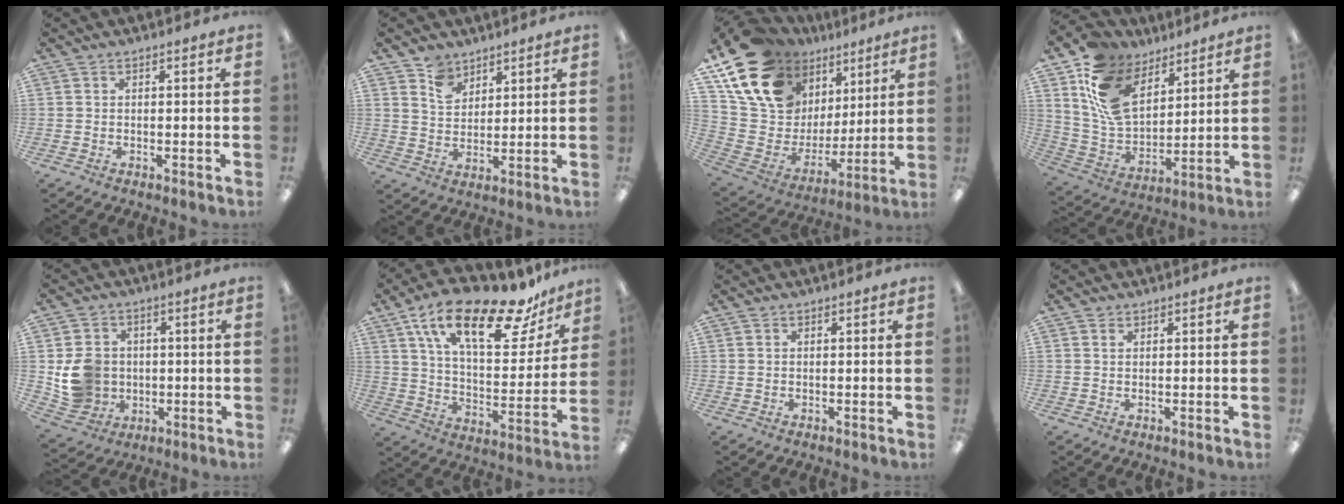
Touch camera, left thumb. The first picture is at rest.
{"total": 6.4, "force": [4.8, 4.0, 1.5], "torque": [-0.032, -0.015, 0.089]}
{"total": 19.6, "force": [12.9, 12.1, 8.3], "torque": [-0.183, -0.075, 0.248]}
{"total": 17.4, "force": [8.8, 11.5, 9.7], "torque": [-0.203, -0.029, 0.173]}
{"total": 9.6, "force": [0.1, 9.1, 3.2], "torque": [-0.059, 0.007, 0.015]}
{"total": 23.1, "force": [15.2, 8.7, 15.0], "torque": [-0.246, -0.081, 0.255]}
{"total": 0.6, "force": [0.2, 0.5, 0.0], "torque": [0.000, 0.003, 0.004]}
{"total": 0.9, "force": [0.7, 0.5, 0.2], "torque": [-0.006, 0.000, 0.014]}